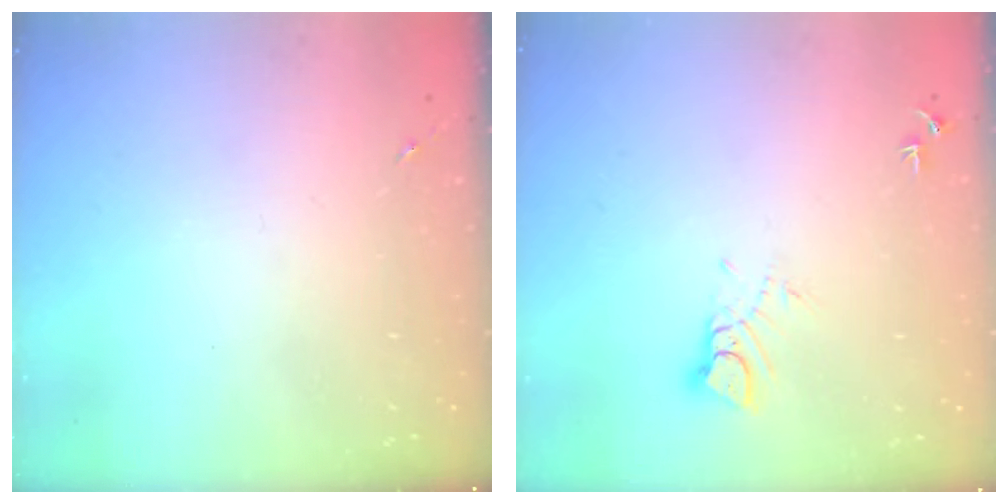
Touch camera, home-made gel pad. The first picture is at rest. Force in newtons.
{"total": 4.3, "press": 4.2, "slide": 0.4}